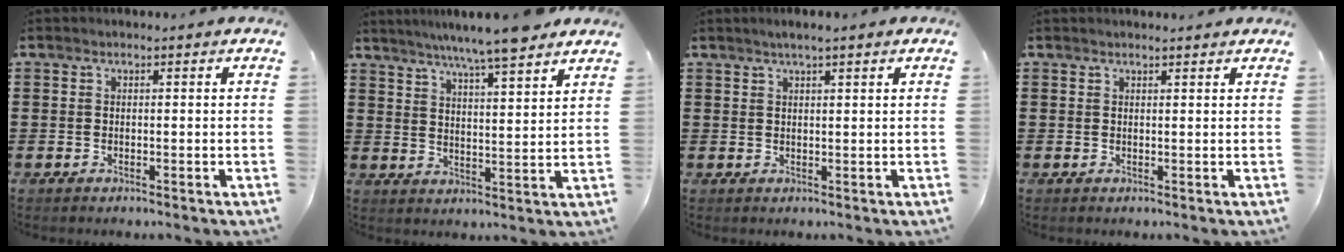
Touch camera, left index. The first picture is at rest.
{"total": 7.1, "force": [6.4, -0.3, 3.1], "torque": [-0.080, -0.024, 0.111]}
{"total": 1.9, "force": [1.4, 0.0, 1.3], "torque": [-0.026, 0.003, 0.025]}
{"total": 1.0, "force": [0.9, 0.4, -0.1], "torque": [-0.001, 0.001, 0.019]}